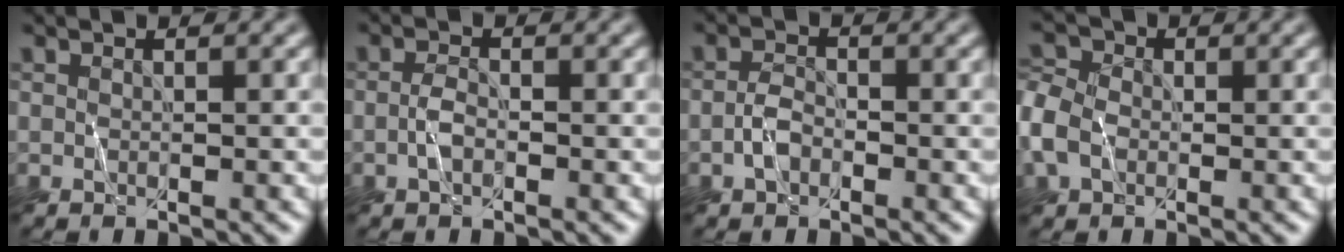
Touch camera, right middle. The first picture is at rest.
{"total": 1.2, "force": [-0.7, 0.5, 0.9], "torque": [-0.020, 0.009, -0.015]}
{"total": 1.5, "force": [-0.9, 0.9, 0.8], "torque": [-0.014, 0.011, -0.019]}
{"total": 4.0, "force": [-1.2, 3.1, 2.2], "torque": [-0.060, 0.012, -0.036]}